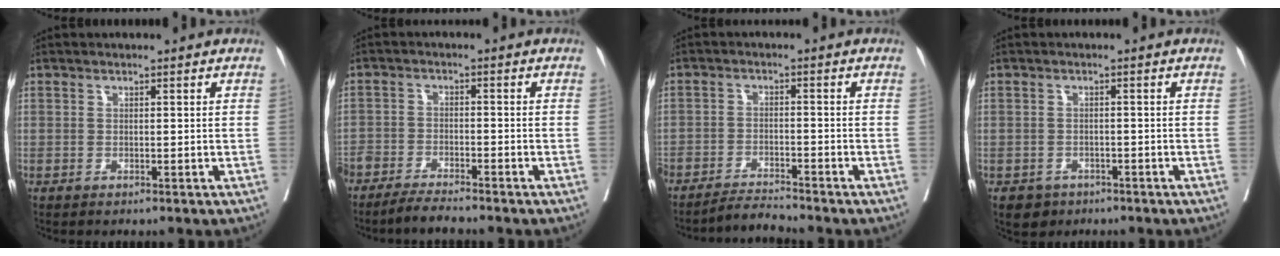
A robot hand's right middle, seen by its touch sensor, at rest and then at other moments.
{"total": 5.9, "force": [-5.4, 0.4, 2.4], "torque": [-0.034, -0.014, -0.095]}
{"total": 3.9, "force": [-3.7, -1.0, 0.2], "torque": [-0.003, -0.014, -0.066]}
{"total": 3.1, "force": [-2.0, 2.3, 0.5], "torque": [-0.008, 0.005, -0.029]}